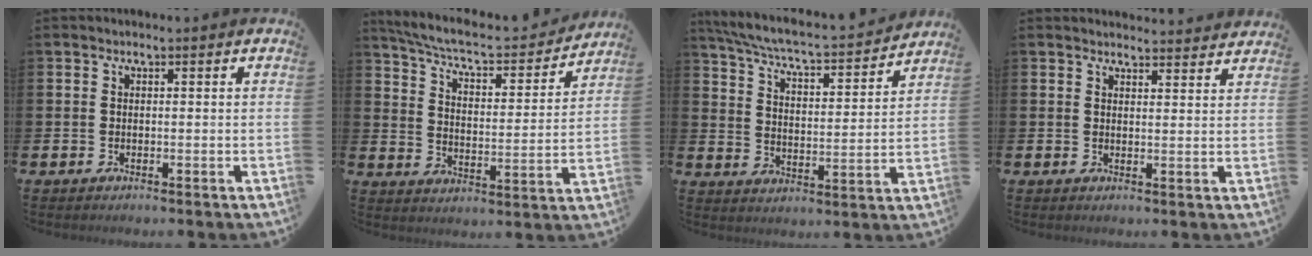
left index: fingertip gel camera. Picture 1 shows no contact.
{"total": 7.0, "force": [6.3, 1.3, 2.6], "torque": [-0.086, -0.046, 0.104]}
{"total": 6.4, "force": [5.9, 0.6, 2.3], "torque": [-0.077, -0.048, 0.096]}
{"total": 2.9, "force": [2.9, 0.3, -0.1], "torque": [0.005, -0.022, 0.051]}